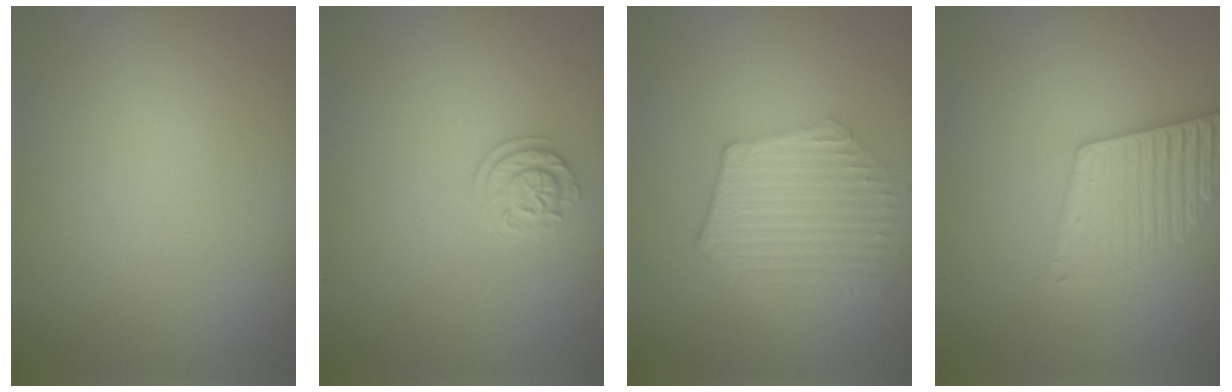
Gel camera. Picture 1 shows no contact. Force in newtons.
{"total": 1.9, "press": 1.6, "slide": 1.1}
{"total": 5.5, "press": 4.2, "slide": 3.6}
{"total": 3.7, "press": 3.4, "slide": 1.4}